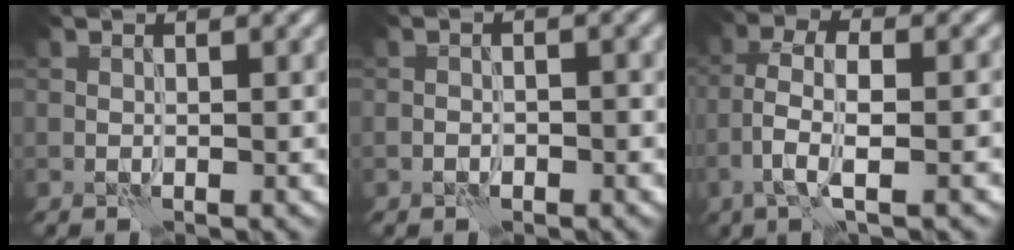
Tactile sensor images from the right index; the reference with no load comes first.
{"total": 1.1, "force": [-0.7, 0.7, 0.6], "torque": [-0.005, 0.007, -0.013]}
{"total": 4.9, "force": [-1.7, 1.5, 4.4], "torque": [-0.091, 0.007, -0.033]}